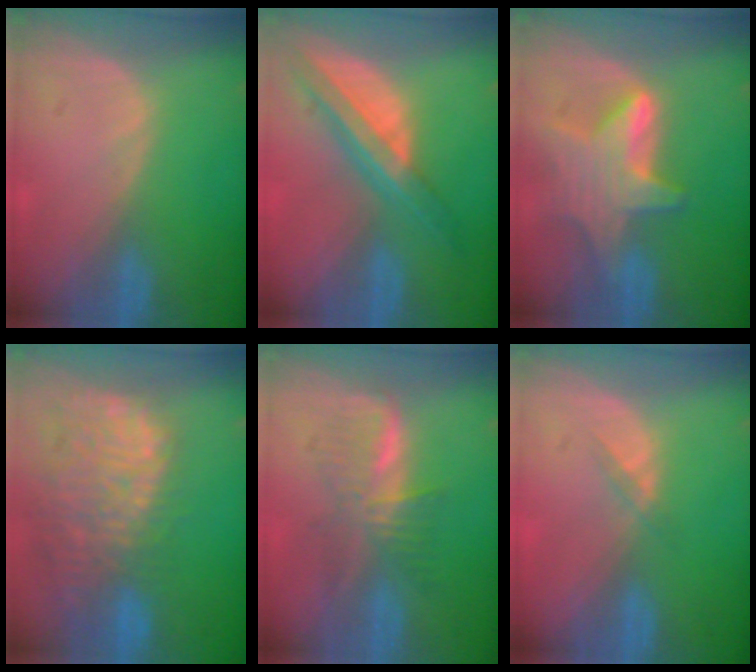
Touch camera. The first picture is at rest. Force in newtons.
{"total": 8.0, "press": 6.7, "slide": 4.3}
{"total": 8.1, "press": 8.0, "slide": 0.6}
{"total": 14.4, "press": 11.9, "slide": 8.2}
{"total": 5.8, "press": 5.7, "slide": 0.8}
{"total": 1.4, "press": 1.1, "slide": 0.8}